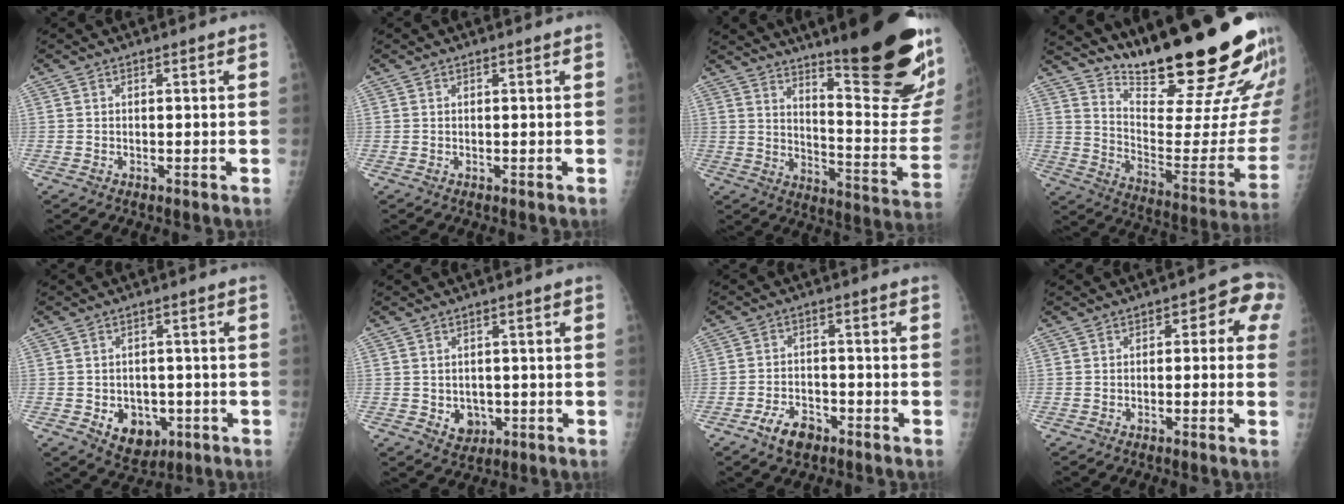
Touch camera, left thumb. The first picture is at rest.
{"total": 0.0}
{"total": 29.7, "force": [20.0, 5.7, 21.2], "torque": [-0.240, -0.123, 0.280]}
{"total": 29.3, "force": [23.5, 4.5, 17.0], "torque": [-0.227, -0.168, 0.336]}
{"total": 8.1, "force": [-2.7, 6.2, 4.5], "torque": [-0.038, 0.015, -0.026]}
{"total": 4.5, "force": [-1.1, 3.8, 2.2], "torque": [-0.010, 0.006, -0.006]}
{"total": 6.1, "force": [-4.1, 3.3, 3.1], "torque": [-0.050, 0.028, -0.069]}
{"total": 5.9, "force": [0.1, 3.3, 4.9], "torque": [-0.026, 0.032, -0.011]}